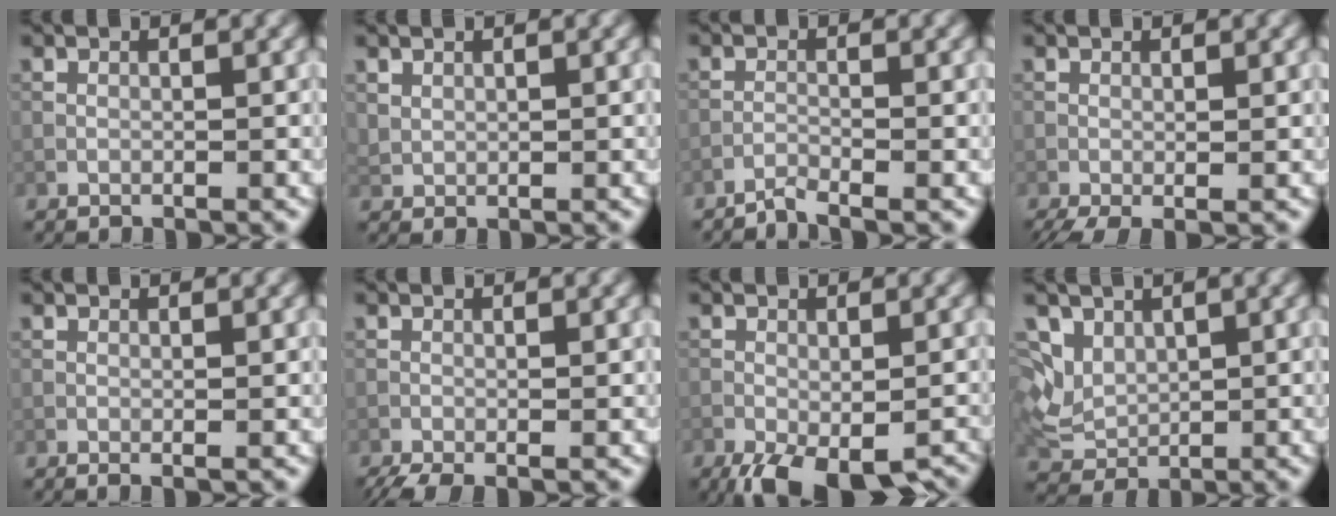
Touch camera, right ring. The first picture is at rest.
{"total": 1.2, "force": [1.1, 0.6, 0.1], "torque": [-0.005, -0.002, 0.025]}
{"total": 0.8, "force": [-0.7, -0.2, 0.4], "torque": [-0.006, 0.003, -0.020]}
{"total": 2.1, "force": [-0.8, 0.4, 1.9], "torque": [-0.042, -0.005, -0.018]}
{"total": 0.5, "force": [0.4, -0.1, 0.3], "torque": [-0.008, 0.000, 0.006]}
{"total": 2.0, "force": [-1.4, 0.3, 1.4], "torque": [-0.032, -0.007, -0.031]}
{"total": 8.3, "force": [-5.2, 3.4, 5.5], "torque": [-0.093, -0.028, -0.064]}
{"total": 5.1, "force": [2.4, 3.7, 2.7], "torque": [-0.064, 0.008, 0.046]}